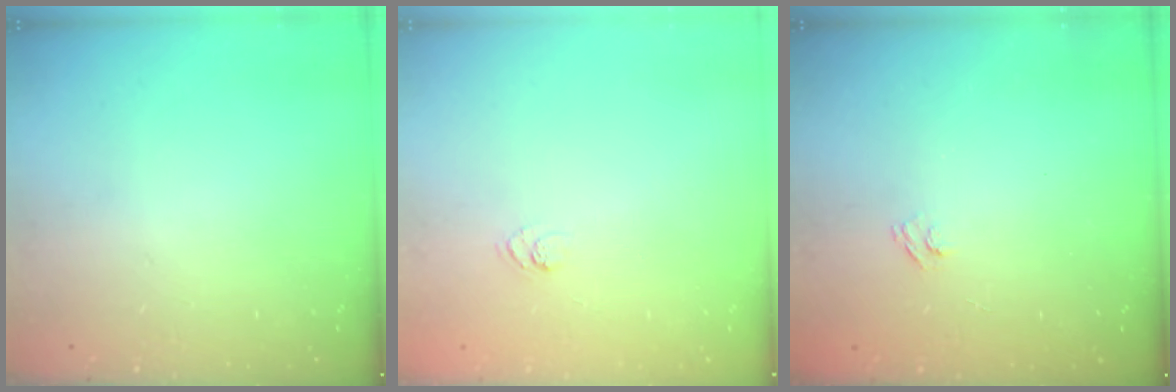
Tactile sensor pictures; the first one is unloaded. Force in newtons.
{"total": 3.2, "press": 3.0, "slide": 1.0}
{"total": 2.7, "press": 2.5, "slide": 0.9}